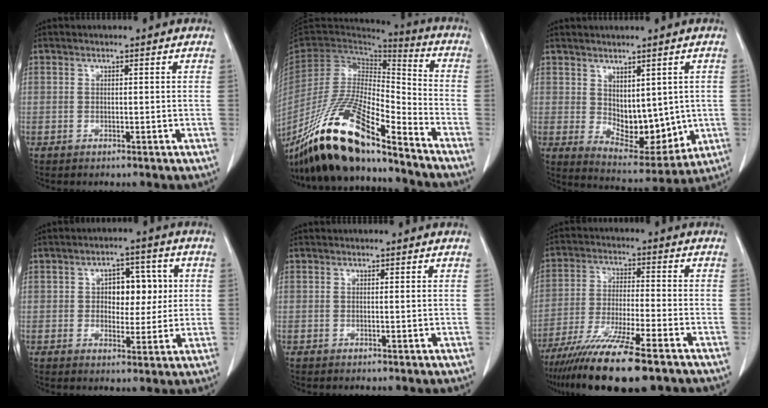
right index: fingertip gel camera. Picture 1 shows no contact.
{"total": 20.6, "force": [-15.9, 3.4, 12.7], "torque": [-0.263, -0.029, -0.300]}
{"total": 9.5, "force": [0.7, 5.1, 8.0], "torque": [-0.106, -0.010, 0.036]}
{"total": 6.9, "force": [1.2, 4.1, 5.4], "torque": [-0.065, 0.019, 0.021]}
{"total": 0.0}
{"total": 15.2, "force": [-11.1, 1.2, 10.3], "torque": [-0.190, -0.043, -0.189]}